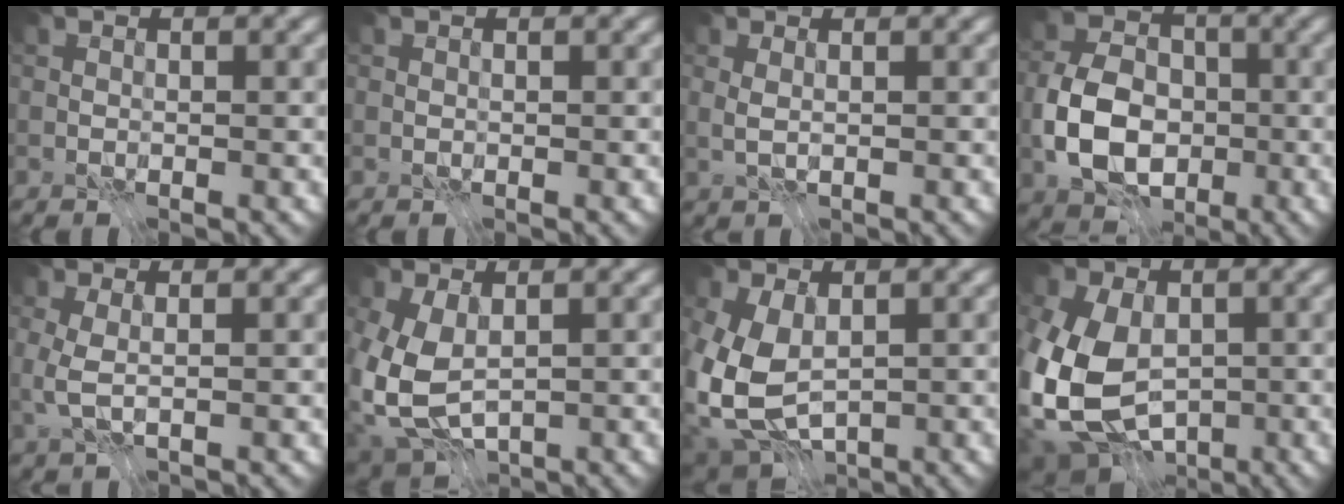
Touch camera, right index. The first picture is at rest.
{"total": 0.0}
{"total": 0.9, "force": [0.1, 0.1, 0.9], "torque": [-0.021, 0.000, 0.004]}
{"total": 8.0, "force": [-2.4, 5.6, 5.2], "torque": [-0.105, 0.000, -0.056]}
{"total": 2.4, "force": [-0.2, 0.8, 2.2], "torque": [-0.060, 0.001, -0.004]}
{"total": 6.9, "force": [-0.1, 4.3, 5.4], "torque": [-0.136, -0.015, -0.001]}
{"total": 8.4, "force": [-0.3, 5.5, 6.4], "torque": [-0.157, -0.020, -0.001]}
{"total": 14.8, "force": [-1.7, 11.1, 9.7], "torque": [-0.202, -0.017, -0.045]}